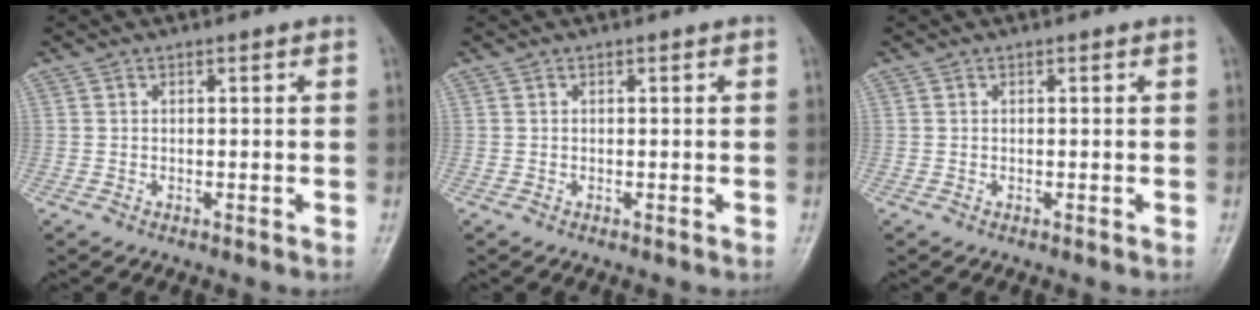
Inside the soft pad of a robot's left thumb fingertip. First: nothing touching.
{"total": 0.0}
{"total": 0.0}